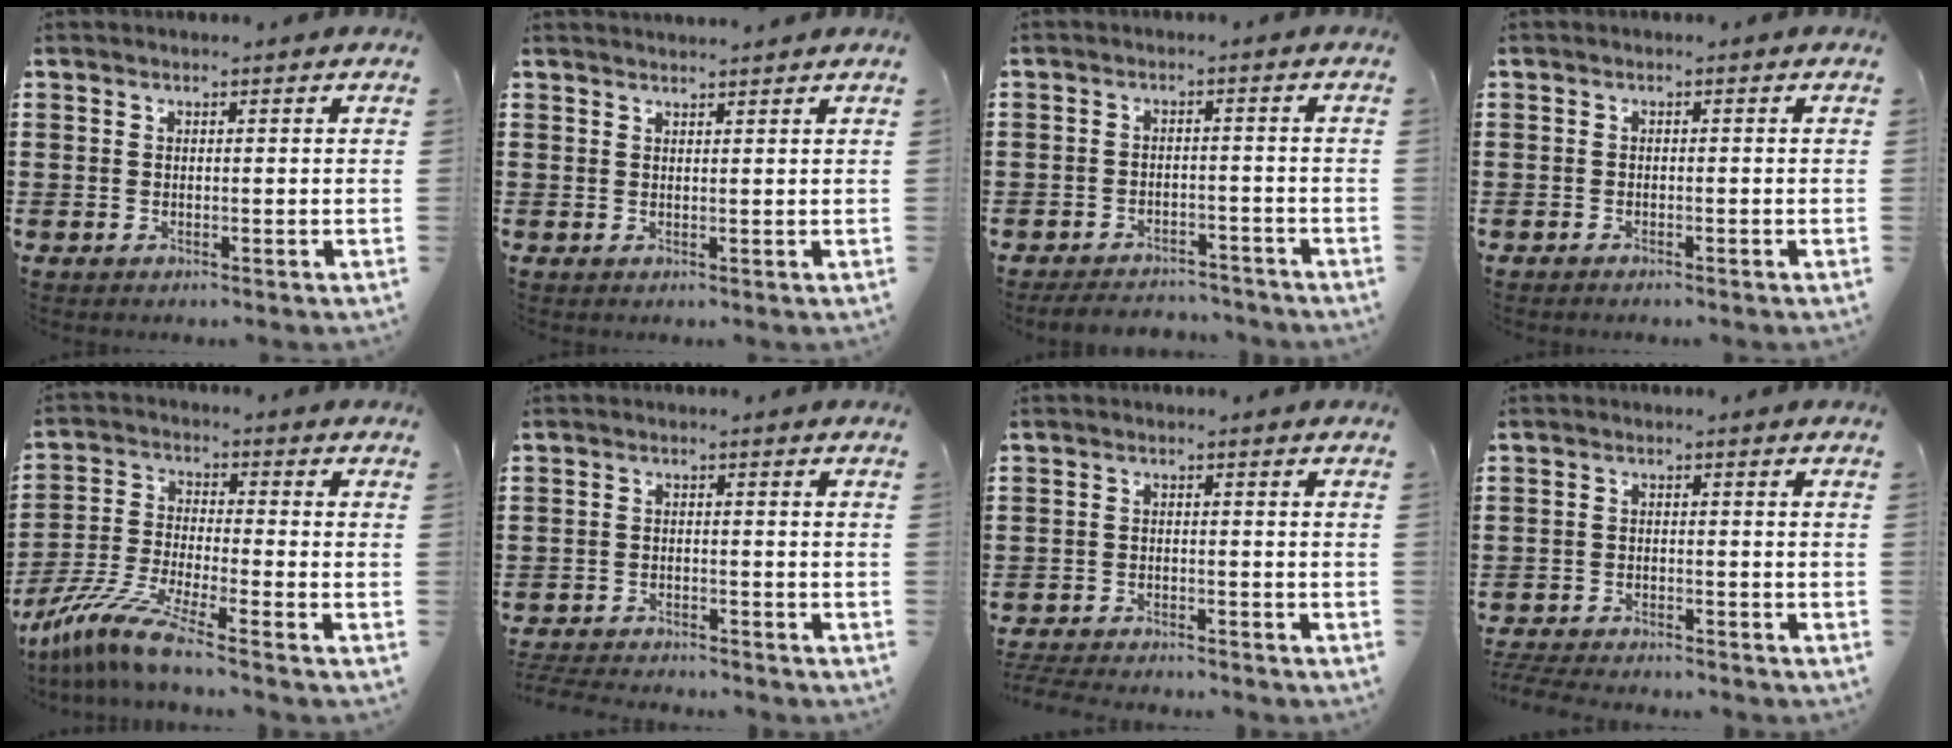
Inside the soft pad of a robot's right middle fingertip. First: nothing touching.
{"total": 1.5, "force": [1.4, -0.1, 0.1], "torque": [-0.006, 0.000, 0.028]}
{"total": 3.3, "force": [-3.3, 0.3, 0.1], "torque": [-0.013, 0.001, -0.068]}
{"total": 0.6, "force": [-0.6, 0.0, 0.0], "torque": [-0.002, -0.003, -0.012]}
{"total": 8.4, "force": [-6.9, 0.2, 4.7], "torque": [-0.113, -0.015, -0.140]}
{"total": 3.2, "force": [-3.2, -0.2, 0.0], "torque": [-0.020, -0.006, -0.068]}
{"total": 3.0, "force": [-3.0, -0.1, 0.2], "torque": [-0.022, -0.006, -0.063]}
{"total": 3.4, "force": [-3.4, 0.0, 0.2], "torque": [-0.022, -0.003, -0.071]}